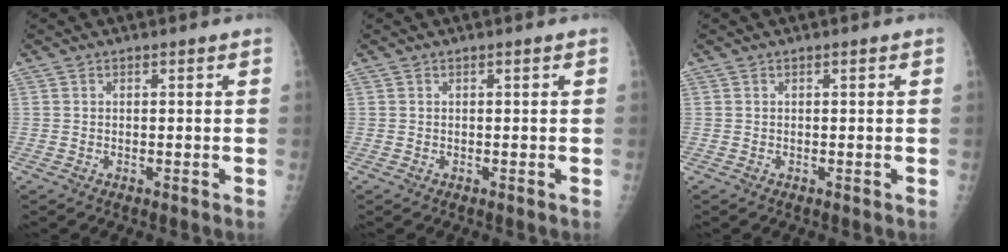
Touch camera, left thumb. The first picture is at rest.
{"total": 0.0}
{"total": 0.0}